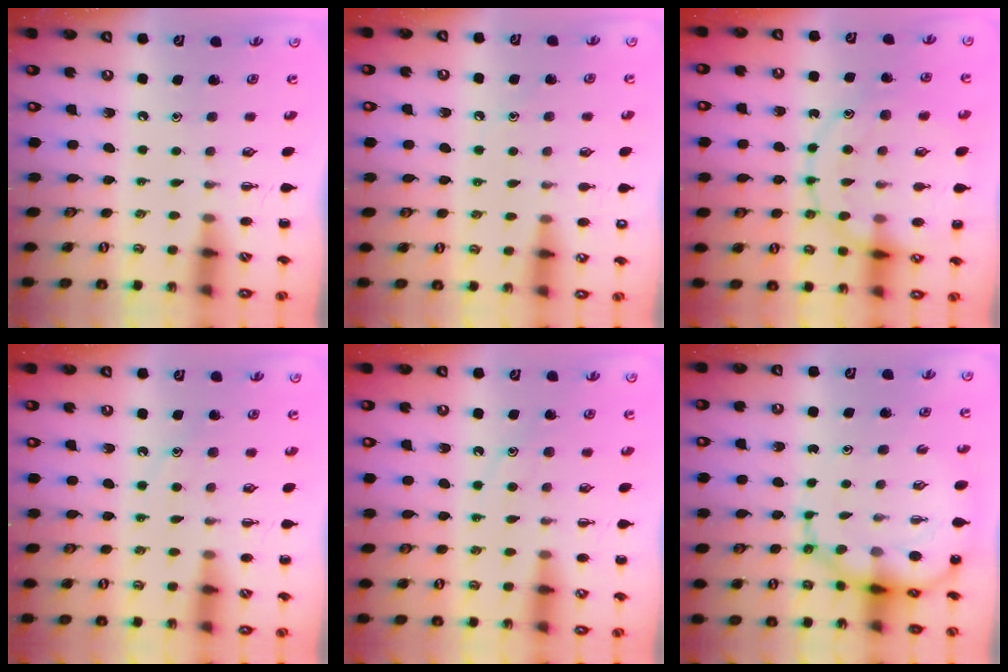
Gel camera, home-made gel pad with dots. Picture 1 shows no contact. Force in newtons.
{"total": 9.4, "press": 9.2, "slide": 2.0}
{"total": 16.3, "press": 16.3, "slide": 0.6}
{"total": 8.4, "press": 8.3, "slide": 1.3}
{"total": 10.7, "press": 10.6, "slide": 1.4}
{"total": 10.2, "press": 9.7, "slide": 3.1}